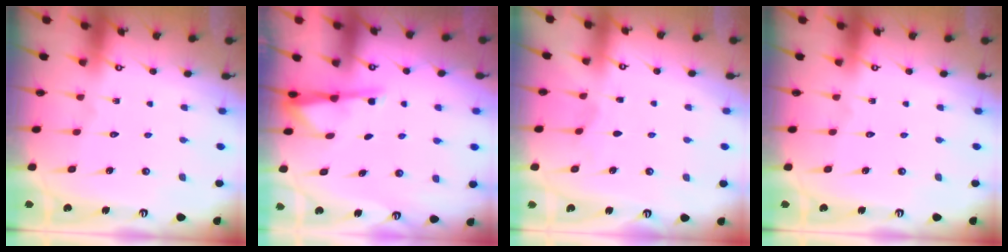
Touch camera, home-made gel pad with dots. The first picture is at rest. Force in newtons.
{"total": 2.8, "press": 2.8, "slide": 0.5}
{"total": 2.3, "press": 2.3, "slide": 0.4}
{"total": 0.0}